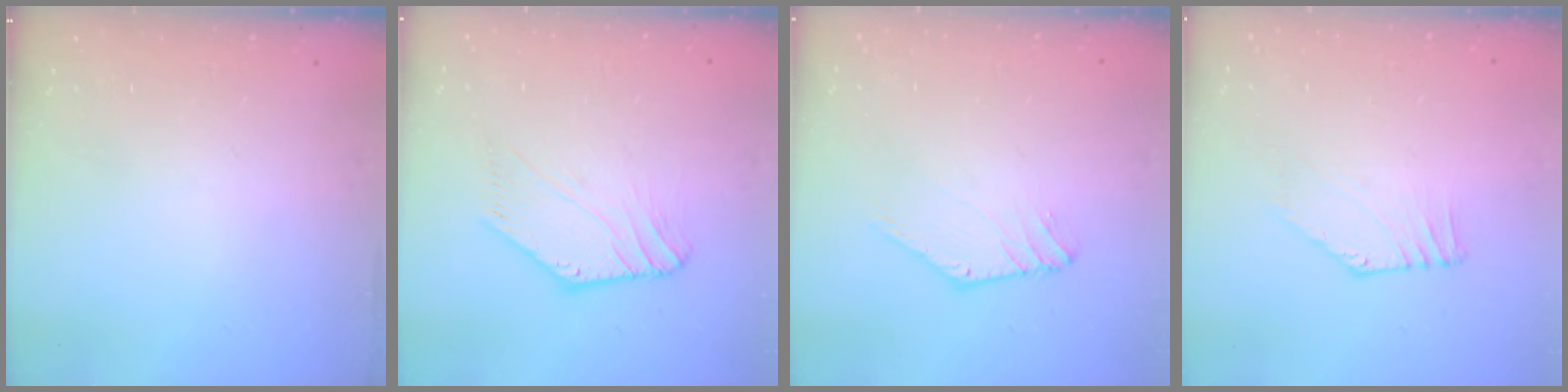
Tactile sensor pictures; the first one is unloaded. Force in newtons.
{"total": 2.8, "press": 2.7, "slide": 0.5}
{"total": 1.4, "press": 1.4, "slide": 0.1}
{"total": 2.5, "press": 2.5, "slide": 0.1}